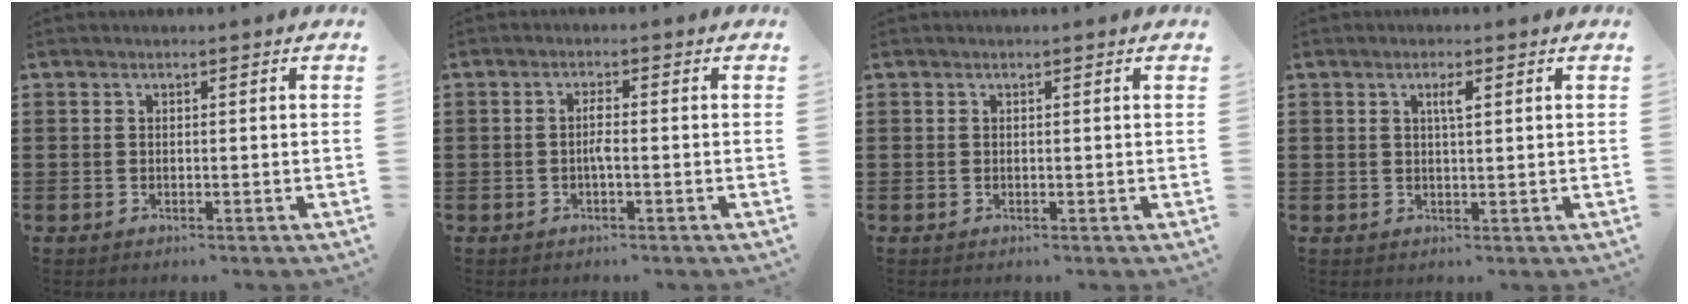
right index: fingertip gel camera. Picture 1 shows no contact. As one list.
[{"total": 2.3, "force": [-0.7, 0.2, 2.2], "torque": [-0.049, -0.003, -0.015]}, {"total": 0.0}, {"total": 2.1, "force": [0.8, 0.5, 1.9], "torque": [-0.031, 0.001, 0.010]}]